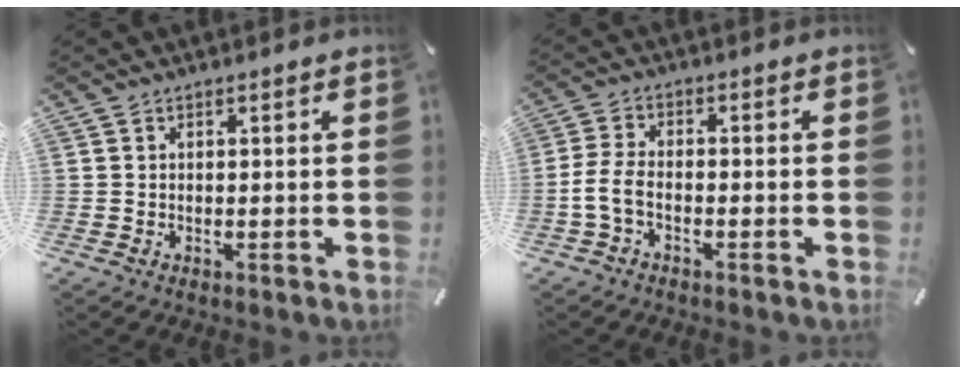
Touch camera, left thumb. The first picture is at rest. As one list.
[{"total": 5.2, "force": [-2.3, 2.5, 3.9], "torque": [-0.097, -0.001, -0.048]}]